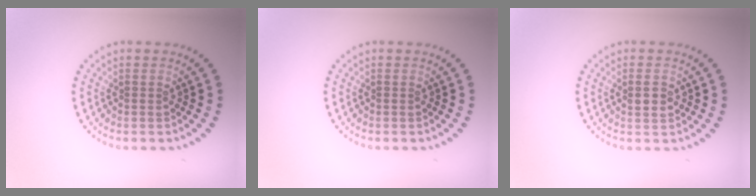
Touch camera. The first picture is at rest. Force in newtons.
{"total": 0.0}
{"total": 1.5, "press": 1.5, "slide": 0.4}